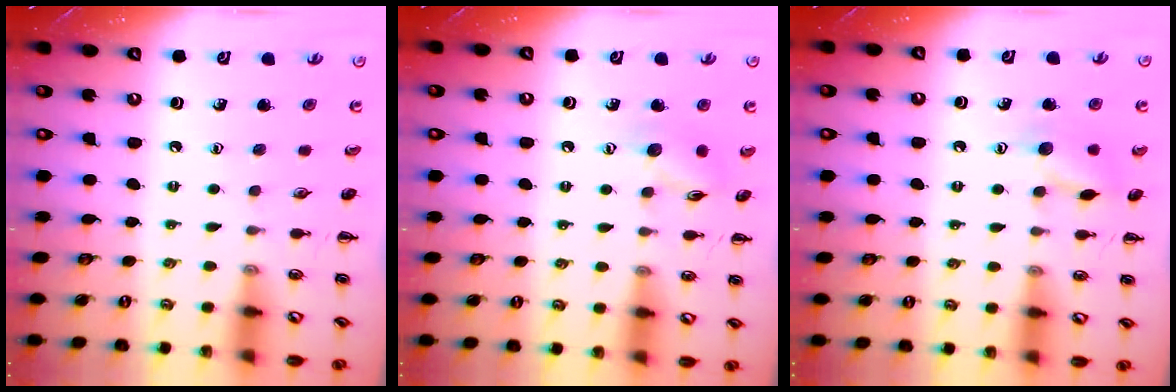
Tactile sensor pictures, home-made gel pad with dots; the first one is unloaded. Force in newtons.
{"total": 7.8, "press": 7.7, "slide": 0.9}
{"total": 9.1, "press": 9.1, "slide": 0.4}